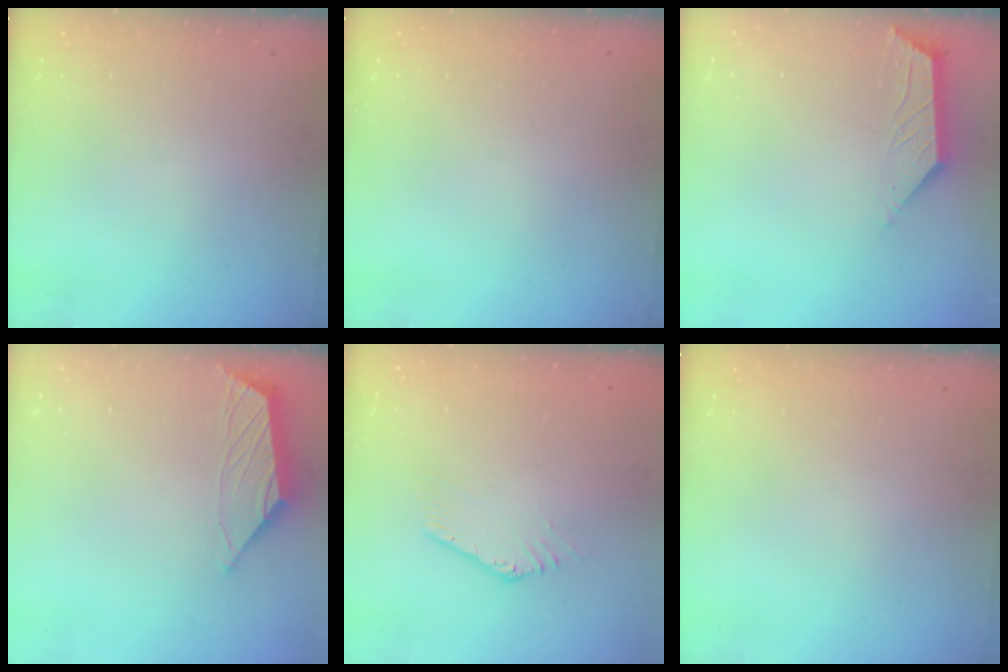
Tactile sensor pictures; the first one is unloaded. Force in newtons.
{"total": 0.0}
{"total": 3.0, "press": 2.9, "slide": 0.5}
{"total": 1.1, "press": 1.1, "slide": 0.2}
{"total": 1.0, "press": 1.0, "slide": 0.1}
{"total": 0.0}